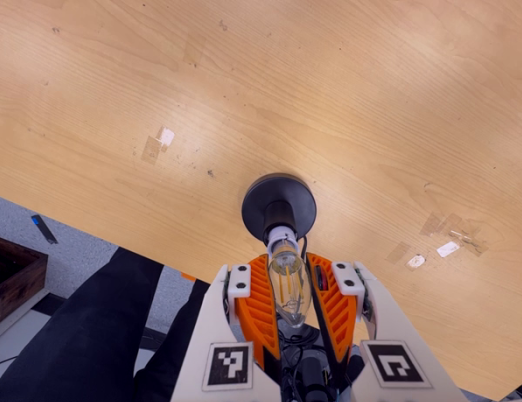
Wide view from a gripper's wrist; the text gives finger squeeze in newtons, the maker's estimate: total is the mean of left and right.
{"total": 13.4, "left": 14.0, "right": 12.8}